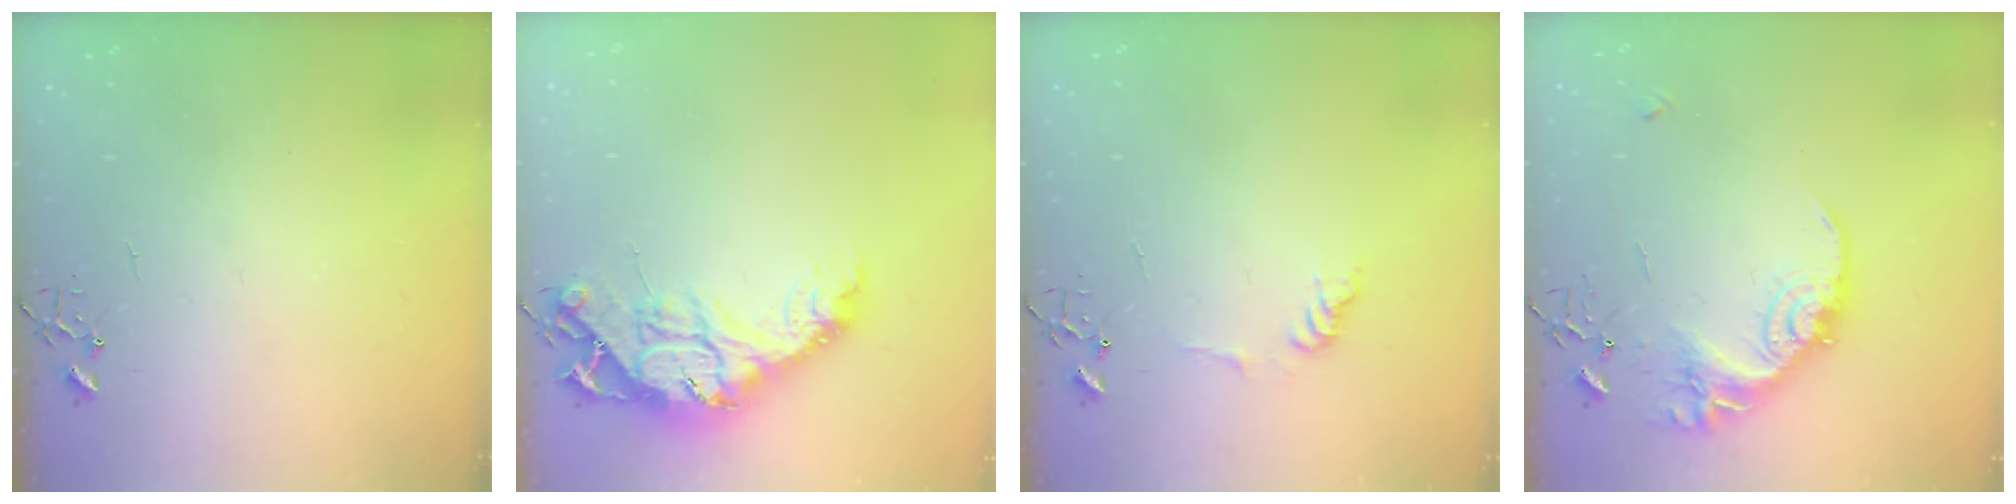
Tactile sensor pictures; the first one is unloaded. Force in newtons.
{"total": 18.3, "press": 18.3, "slide": 1.4}
{"total": 7.3, "press": 7.3, "slide": 0.3}
{"total": 18.0, "press": 17.9, "slide": 1.1}